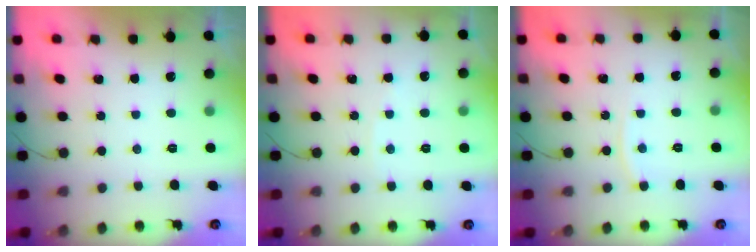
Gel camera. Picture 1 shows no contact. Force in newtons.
{"total": 1.4, "press": 1.4, "slide": 0.3}
{"total": 3.9, "press": 3.8, "slide": 0.5}